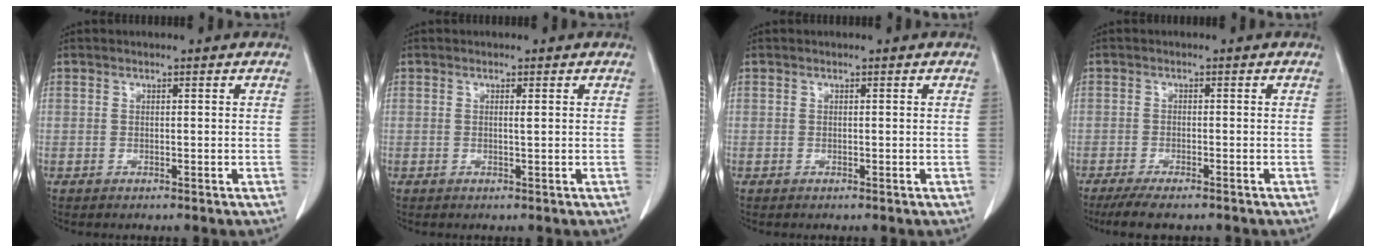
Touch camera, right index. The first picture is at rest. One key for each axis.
{"total": 0.5, "fx": 0.0, "fy": -0.1, "fz": 0.5, "tx": -0.008, "ty": -0.001, "tz": 0.000}
{"total": 0.0}
{"total": 6.8, "fx": -5.6, "fy": 1.2, "fz": 3.7, "tx": -0.054, "ty": -0.012, "tz": -0.087}